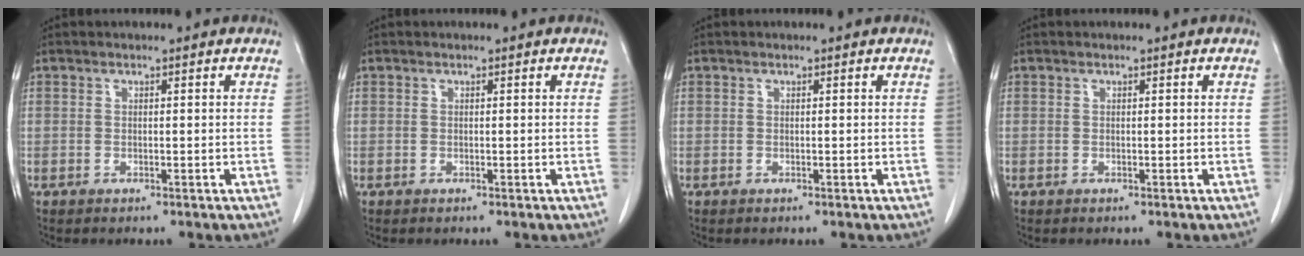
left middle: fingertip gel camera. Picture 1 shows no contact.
{"total": 0.0}
{"total": 0.0}
{"total": 0.0}